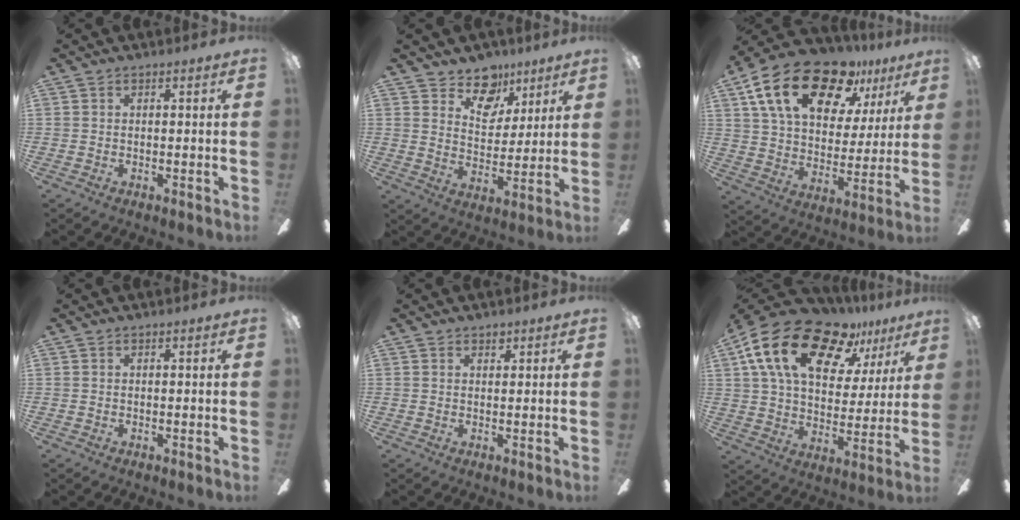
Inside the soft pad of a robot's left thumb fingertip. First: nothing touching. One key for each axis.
{"total": 11.2, "fx": 7.5, "fy": 7.3, "fz": 4.1, "tx": -0.057, "ty": -0.045, "tz": 0.139}
{"total": 22.7, "fx": 13.7, "fy": 11.5, "fz": 13.9, "tx": -0.231, "ty": -0.067, "tz": 0.242}
{"total": 0.0}
{"total": 1.4, "fx": 1.1, "fy": 0.8, "fz": 0.2, "tx": 0.004, "ty": -0.001, "tz": 0.019}
{"total": 21.6, "fx": 13.2, "fy": 11.0, "fz": 13.1, "tx": -0.227, "ty": -0.069, "tz": 0.233}